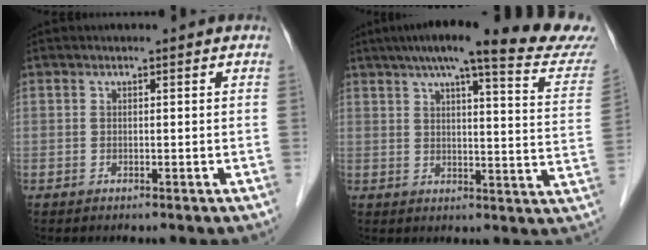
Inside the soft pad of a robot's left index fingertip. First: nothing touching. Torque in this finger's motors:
{"motor_torque": [0.99, -1.15, 0.36, 0.01]}